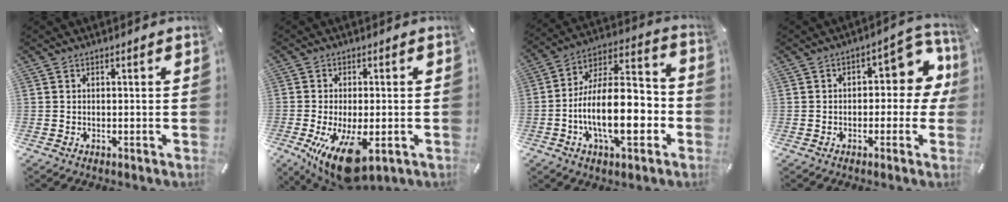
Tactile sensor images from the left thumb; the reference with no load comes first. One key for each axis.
{"total": 13.2, "fx": -4.7, "fy": 5.0, "fz": 11.2, "tx": -0.201, "ty": -0.009, "tz": -0.069}
{"total": 19.3, "fx": -5.4, "fy": 9.2, "fz": 16.2, "tx": -0.289, "ty": 0.003, "tz": -0.091}
{"total": 9.4, "fx": 1.1, "fy": 5.6, "fz": 7.4, "tx": -0.083, "ty": -0.008, "tz": 0.011}